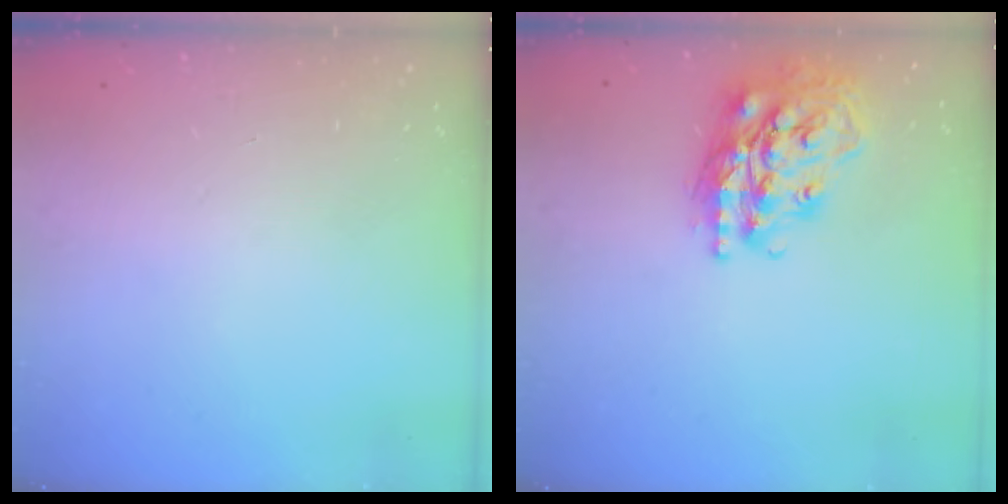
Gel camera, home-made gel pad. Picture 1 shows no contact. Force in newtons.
{"total": 20.5, "press": 20.5, "slide": 1.6}